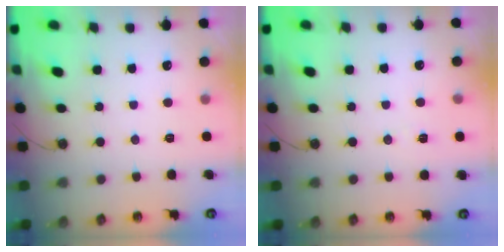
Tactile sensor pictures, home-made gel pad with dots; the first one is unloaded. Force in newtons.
{"total": 3.7, "press": 3.3, "slide": 1.6}